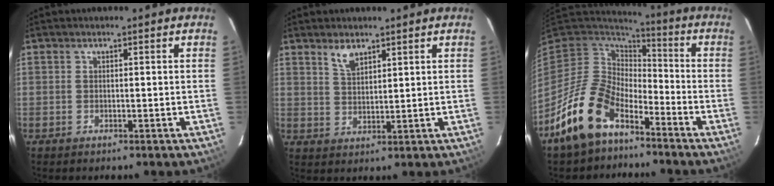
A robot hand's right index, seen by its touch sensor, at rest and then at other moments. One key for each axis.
{"total": 3.8, "fx": 2.8, "fy": 1.6, "fz": 2.0, "tx": -0.038, "ty": -0.002, "tz": 0.055}
{"total": 15.7, "fx": -10.0, "fy": 8.5, "fz": 8.5, "tx": -0.187, "ty": -0.007, "tz": -0.181}